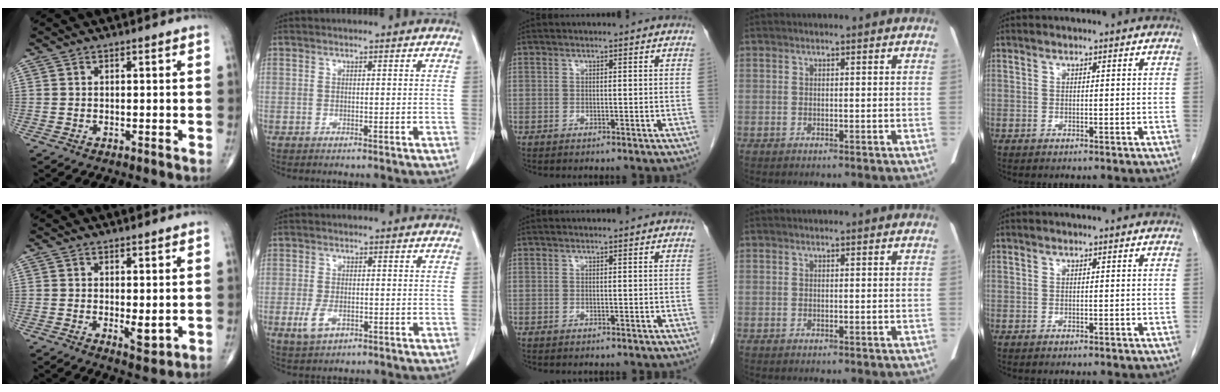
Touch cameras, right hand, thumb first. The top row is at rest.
{"thumb": {"total": 3.1, "force": [0.0, 1.1, 2.9], "torque": [-0.041, -0.011, 0.006]}, "index": {"total": 3.7, "force": [-1.3, 2.1, 2.8], "torque": [-0.061, -0.002, -0.017]}}